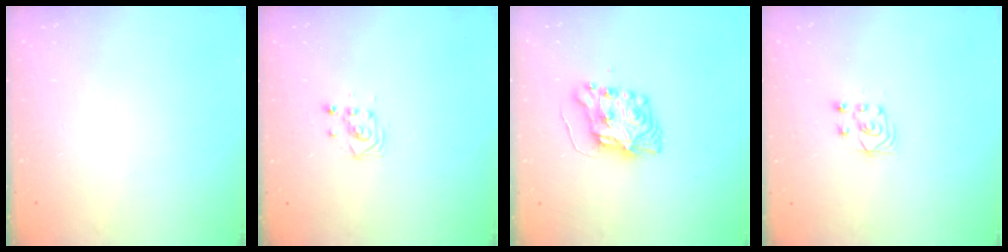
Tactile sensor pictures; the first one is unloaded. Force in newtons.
{"total": 3.7, "press": 3.7, "slide": 0.1}
{"total": 8.2, "press": 8.2, "slide": 0.6}
{"total": 3.8, "press": 3.7, "slide": 0.9}